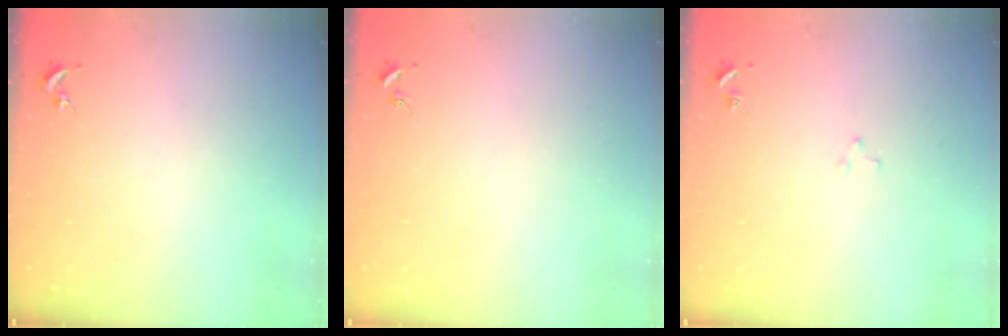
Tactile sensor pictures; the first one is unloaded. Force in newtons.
{"total": 0.0}
{"total": 1.9, "press": 1.9, "slide": 0.1}